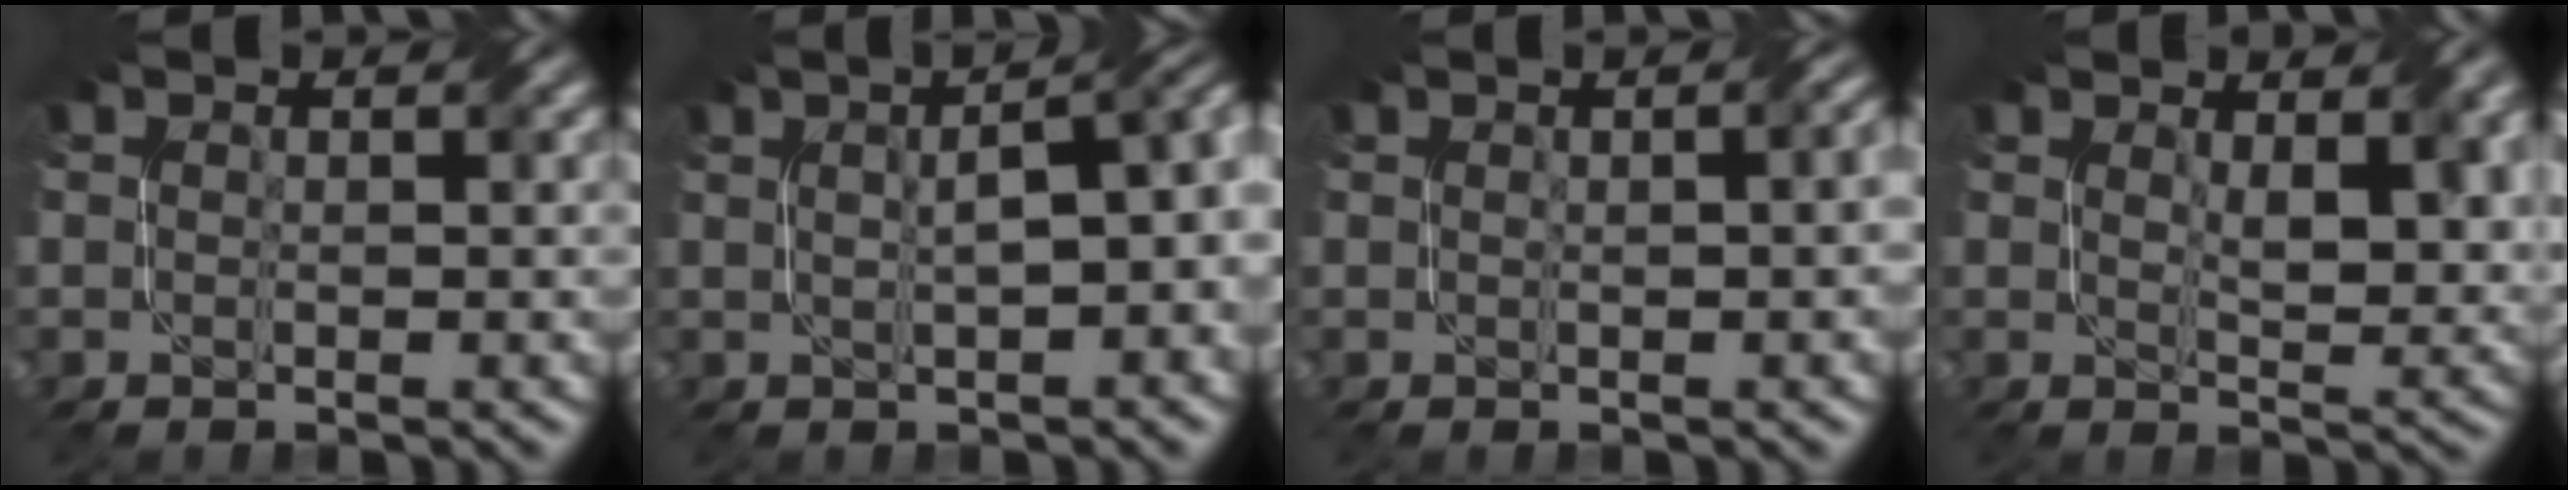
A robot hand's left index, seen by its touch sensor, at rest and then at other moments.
{"total": 7.6, "force": [1.3, 3.0, 6.8], "torque": [-0.064, 0.025, 0.023]}
{"total": 4.2, "force": [0.7, 2.3, 3.4], "torque": [-0.015, 0.023, 0.007]}
{"total": 4.1, "force": [2.0, 1.4, 3.3], "torque": [-0.052, -0.001, 0.044]}